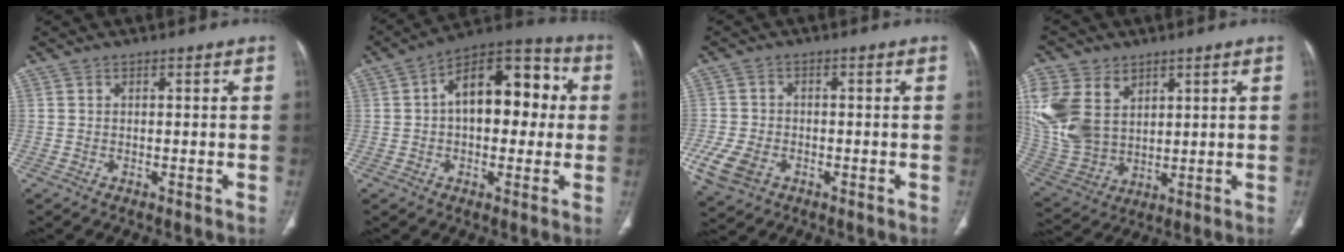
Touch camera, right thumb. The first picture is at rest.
{"total": 16.8, "force": [2.2, 9.7, 13.5], "torque": [-0.161, 0.043, 0.024]}
{"total": 7.7, "force": [-2.9, 5.5, 4.6], "torque": [-0.101, 0.005, -0.049]}
{"total": 18.7, "force": [6.4, 13.5, 11.2], "torque": [-0.259, -0.014, 0.145]}